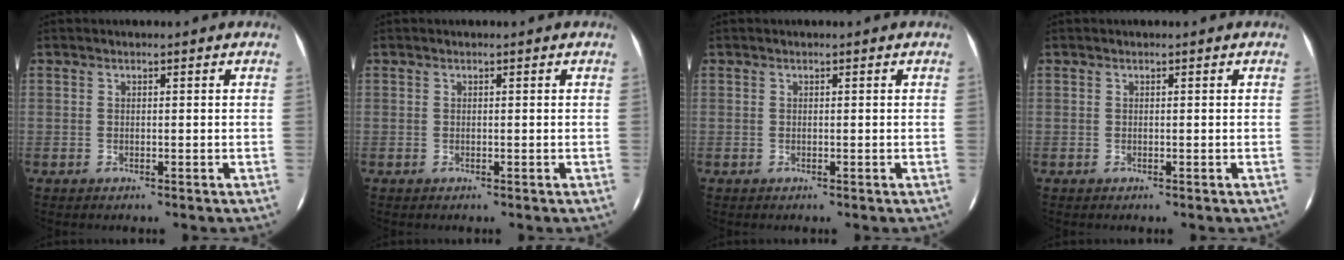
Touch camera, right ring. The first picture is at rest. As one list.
[{"total": 0.0}, {"total": 0.0}, {"total": 0.0}]